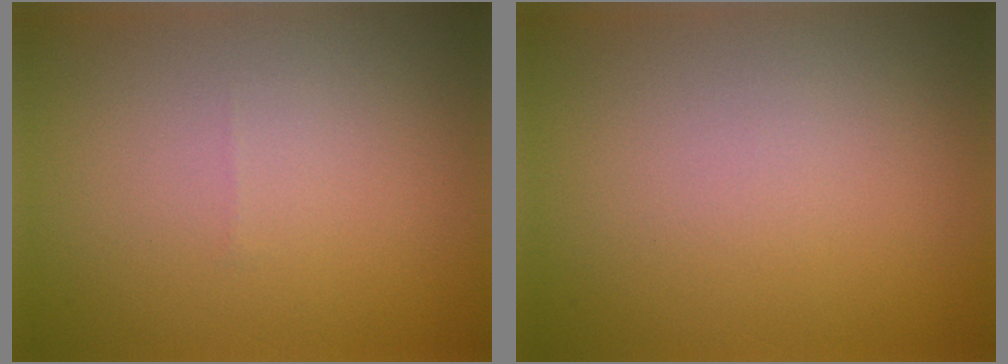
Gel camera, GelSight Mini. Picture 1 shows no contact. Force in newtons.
{"total": 0.0}